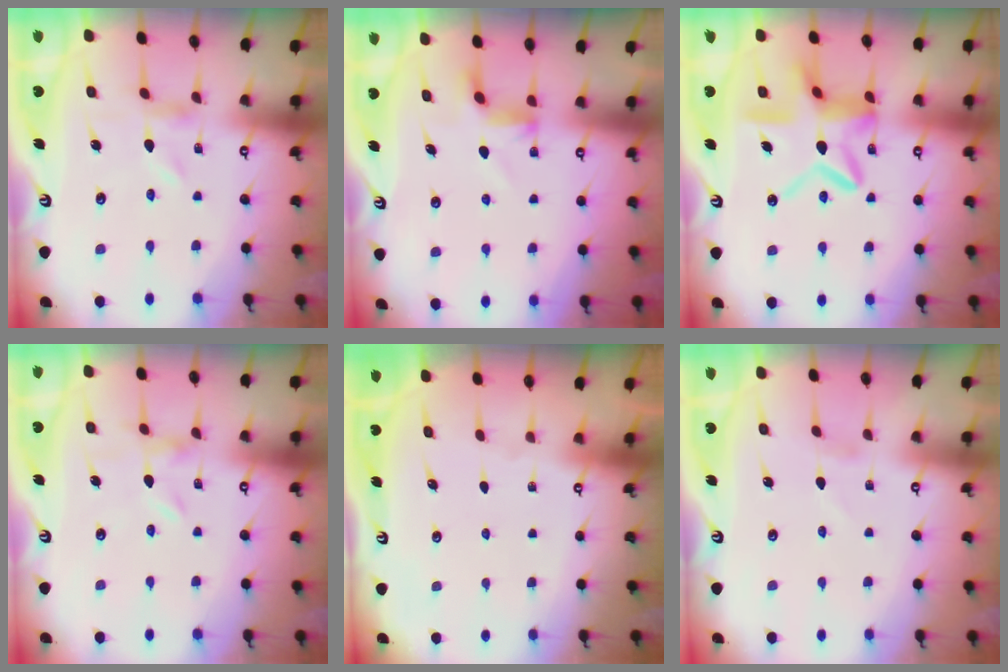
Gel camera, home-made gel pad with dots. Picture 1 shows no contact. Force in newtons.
{"total": 3.6, "press": 3.4, "slide": 1.3}
{"total": 14.0, "press": 14.0, "slide": 1.3}
{"total": 0.0}
{"total": 0.0}
{"total": 1.1, "press": 1.1, "slide": 0.1}